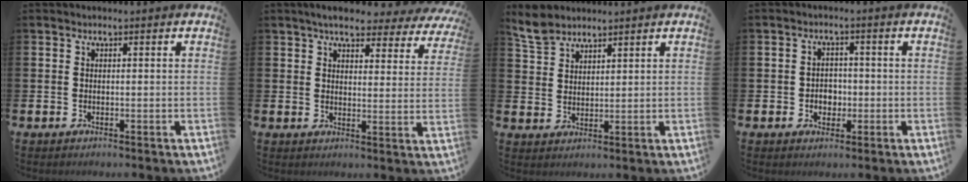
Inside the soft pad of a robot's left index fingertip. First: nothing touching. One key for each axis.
{"total": 5.5, "fx": 5.0, "fy": 1.4, "fz": 1.9, "tx": -0.046, "ty": -0.026, "tz": 0.084}
{"total": 5.1, "fx": 4.7, "fy": 1.6, "fz": 1.1, "tx": -0.033, "ty": -0.017, "tz": 0.089}
{"total": 2.5, "fx": -0.4, "fy": 2.2, "fz": 1.2, "tx": -0.015, "ty": 0.001, "tz": -0.014}